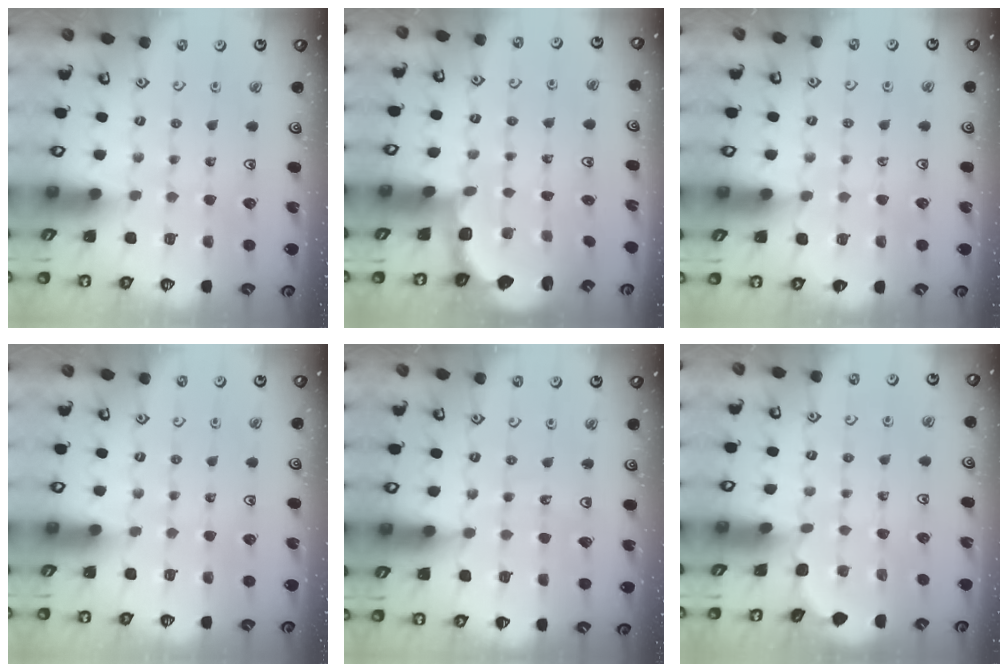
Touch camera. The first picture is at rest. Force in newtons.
{"total": 2.7, "press": 2.3, "slide": 1.5}
{"total": 3.7, "press": 3.5, "slide": 1.1}
{"total": 0.0}
{"total": 2.7, "press": 2.7, "slide": 0.3}
{"total": 1.3, "press": 1.3, "slide": 0.1}